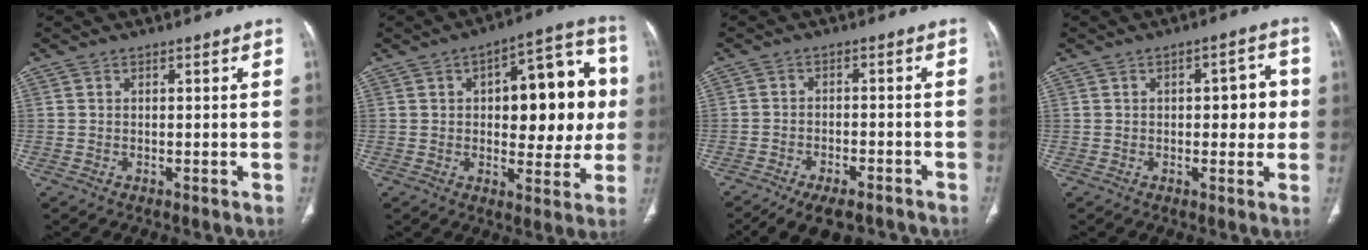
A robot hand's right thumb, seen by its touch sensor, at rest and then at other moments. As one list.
[{"total": 19.2, "force": [2.5, 9.6, 16.5], "torque": [-0.160, 0.025, 0.031]}, {"total": 10.9, "force": [-8.6, 4.4, 5.3], "torque": [-0.074, 0.032, -0.126]}, {"total": 6.3, "force": [0.4, 3.2, 5.4], "torque": [-0.045, 0.015, 0.003]}]